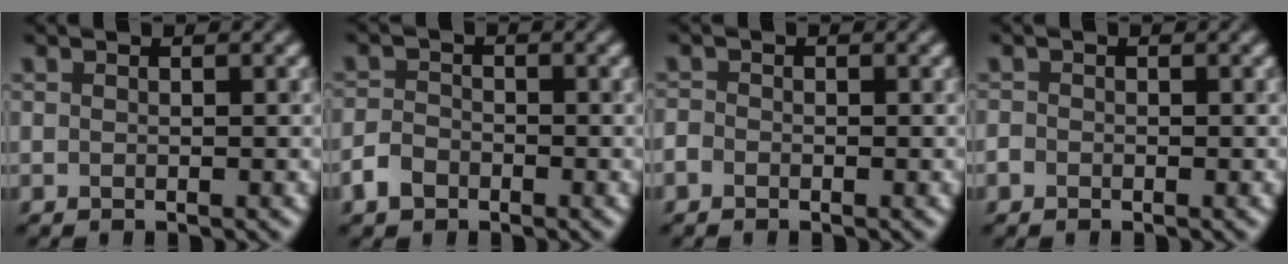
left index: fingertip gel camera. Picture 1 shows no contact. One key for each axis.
{"total": 2.1, "fx": -1.4, "fy": 1.4, "fz": 0.7, "tx": -0.008, "ty": 0.005, "tz": -0.034}
{"total": 0.7, "fx": -0.5, "fy": 0.5, "fz": 0.1, "tx": 0.004, "ty": 0.003, "tz": -0.014}
{"total": 0.5, "fx": -0.4, "fy": 0.4, "fz": 0.0, "tx": 0.006, "ty": 0.004, "tz": -0.008}